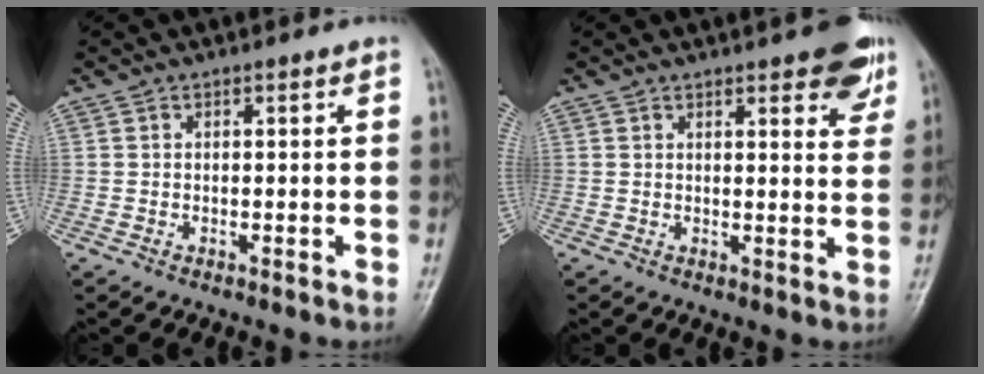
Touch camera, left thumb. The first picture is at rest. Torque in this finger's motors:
{"motor_torque": [1.27, 0.79, 0.74, -0.86, 0.01]}